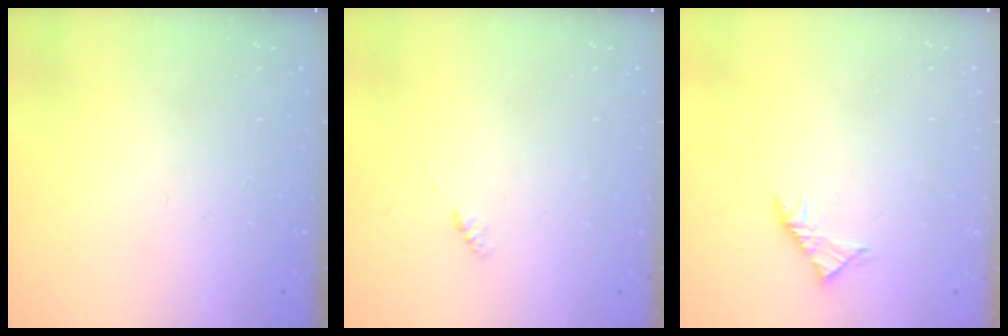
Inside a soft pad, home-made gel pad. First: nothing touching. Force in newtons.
{"total": 1.9, "press": 1.9, "slide": 0.3}
{"total": 2.9, "press": 2.8, "slide": 0.8}